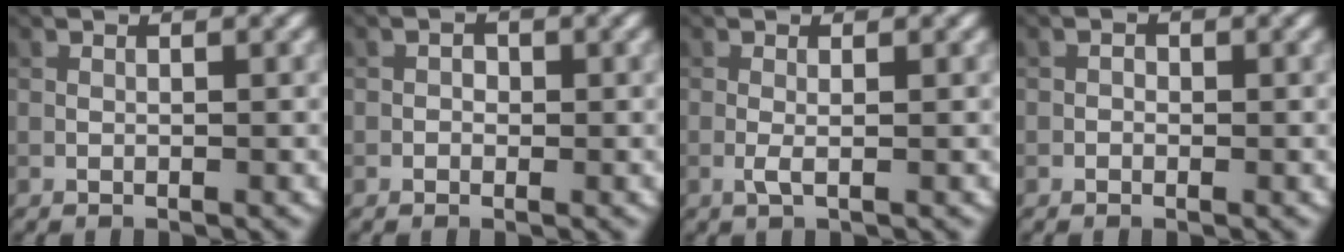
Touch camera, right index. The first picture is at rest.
{"total": 0.9, "force": [0.0, 0.8, 0.4], "torque": [0.006, -0.003, -0.009]}
{"total": 1.1, "force": [-0.2, 0.1, 1.0], "torque": [-0.024, 0.000, -0.004]}
{"total": 0.6, "force": [-0.1, 0.5, 0.2], "torque": [0.004, -0.004, -0.006]}